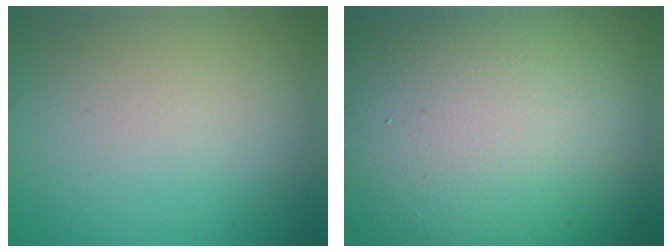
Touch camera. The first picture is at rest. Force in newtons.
{"total": 22.1, "press": 22.1, "slide": 1.2}